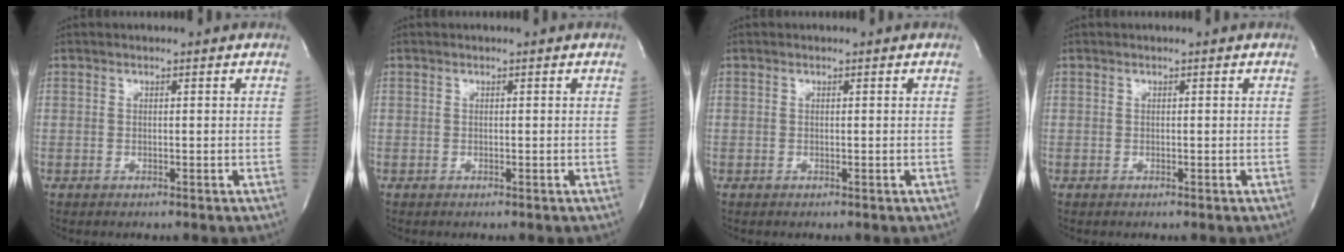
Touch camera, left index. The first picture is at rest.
{"total": 0.0}
{"total": 0.0}
{"total": 0.0}